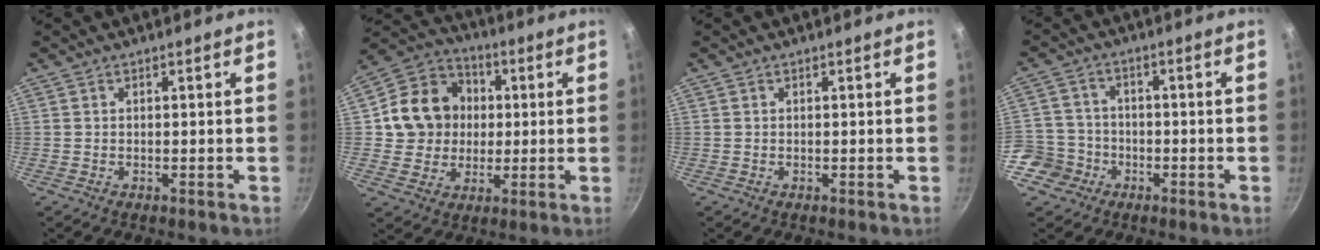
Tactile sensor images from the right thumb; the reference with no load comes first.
{"total": 14.2, "force": [1.4, 12.7, 6.1], "torque": [-0.078, 0.022, 0.019]}
{"total": 0.0}
{"total": 7.2, "force": [-3.4, 6.3, 1.1], "torque": [0.009, 0.039, -0.069]}